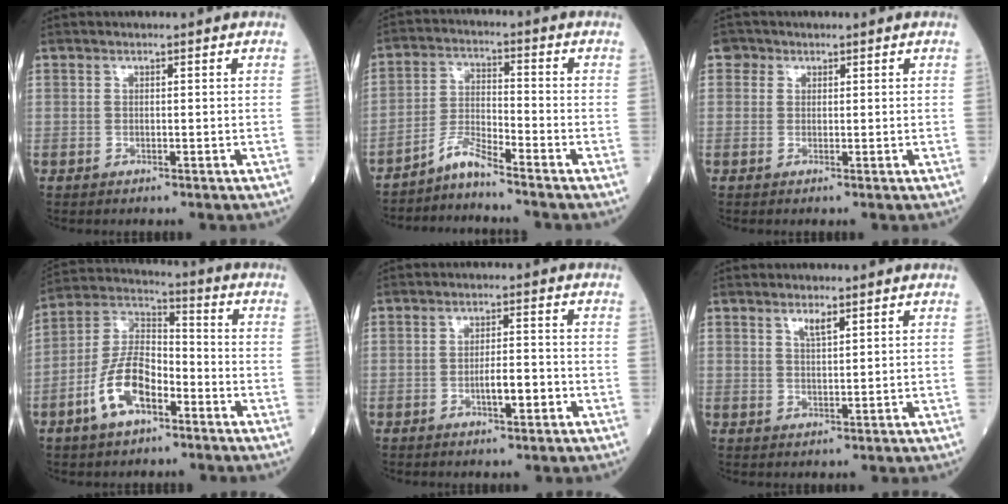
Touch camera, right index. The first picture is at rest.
{"total": 4.6, "force": [-4.3, -0.4, 1.7], "torque": [-0.038, -0.013, -0.082]}
{"total": 1.6, "force": [0.7, 1.5, 0.1], "torque": [0.008, 0.006, 0.006]}
{"total": 11.0, "force": [-5.0, 5.0, 8.4], "torque": [-0.186, 0.013, -0.095]}
{"total": 4.1, "force": [-1.4, 0.9, 3.7], "torque": [-0.062, 0.001, -0.023]}
{"total": 2.2, "force": [1.5, 0.3, 1.6], "torque": [-0.032, -0.001, 0.029]}